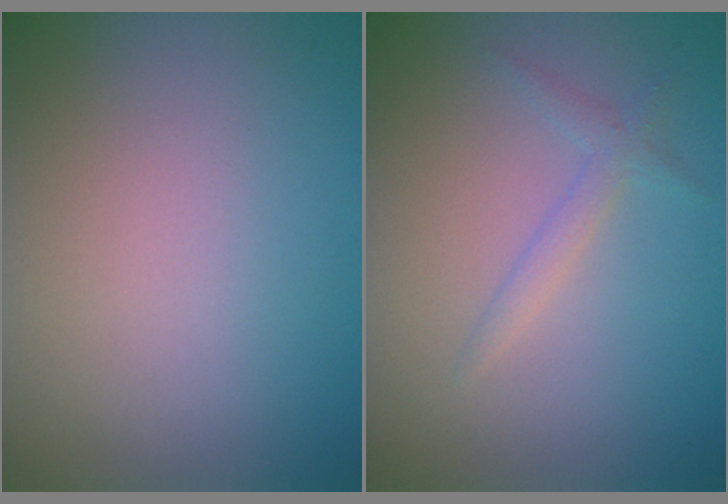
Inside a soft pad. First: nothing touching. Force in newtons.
{"total": 1.3, "press": 1.3, "slide": 0.1}